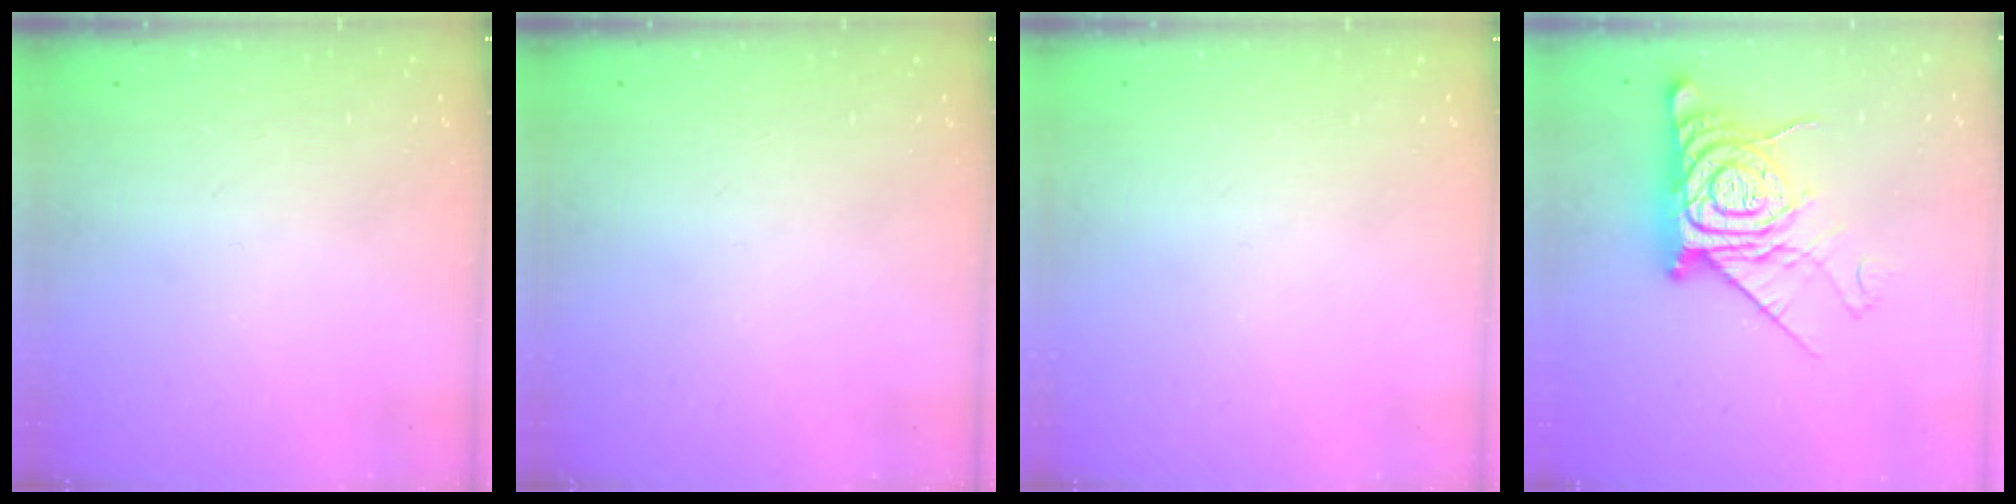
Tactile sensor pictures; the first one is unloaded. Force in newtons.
{"total": 0.0}
{"total": 0.0}
{"total": 15.0, "press": 15.0, "slide": 1.3}